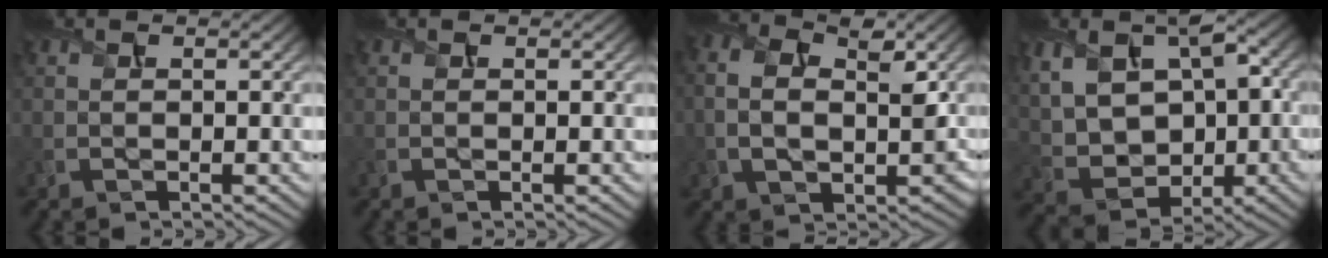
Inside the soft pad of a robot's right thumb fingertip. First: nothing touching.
{"total": 0.0}
{"total": 7.8, "force": [-0.2, 5.2, 5.8], "torque": [-0.087, 0.000, -0.010]}
{"total": 12.3, "force": [1.7, 8.4, 8.9], "torque": [-0.201, 0.001, 0.043]}